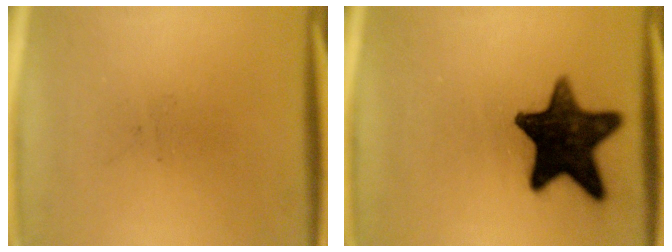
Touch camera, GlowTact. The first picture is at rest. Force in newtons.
{"total": 16.0}